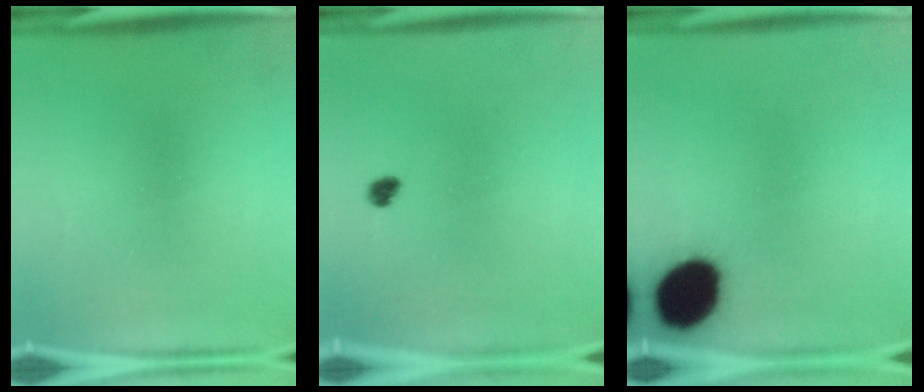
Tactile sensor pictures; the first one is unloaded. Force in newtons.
{"total": 1.7}
{"total": 13.6}